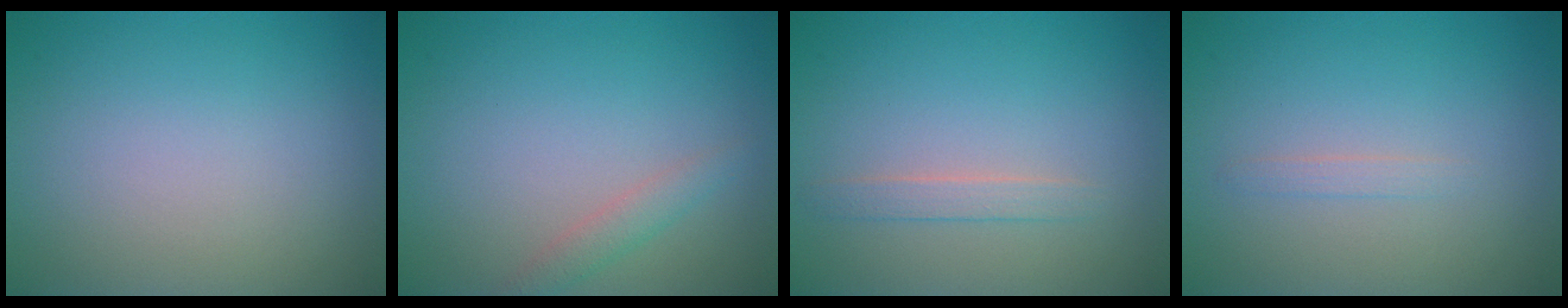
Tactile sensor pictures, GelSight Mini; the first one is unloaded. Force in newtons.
{"total": 1.5, "press": 1.5, "slide": 0.1}
{"total": 1.3, "press": 1.3, "slide": 0.1}
{"total": 0.8, "press": 0.8, "slide": 0.0}